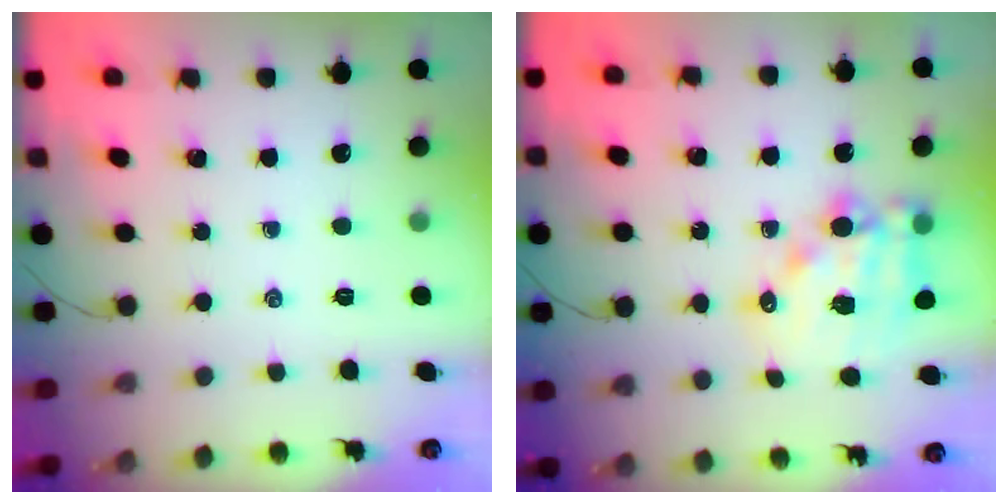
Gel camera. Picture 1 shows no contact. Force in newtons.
{"total": 13.2, "press": 12.9, "slide": 3.1}